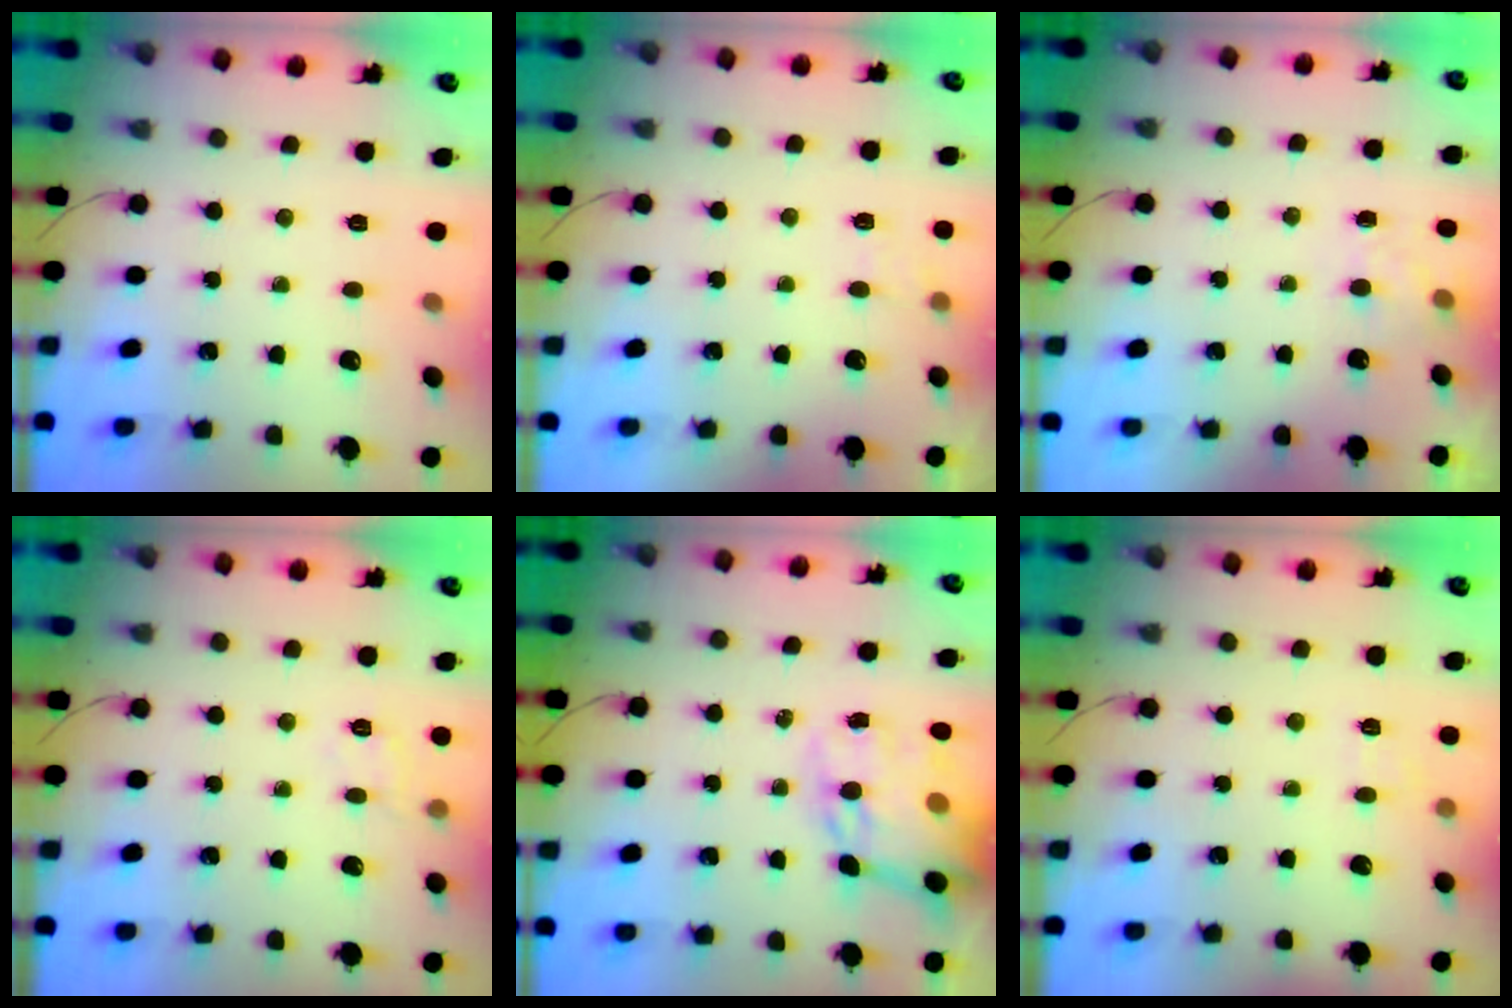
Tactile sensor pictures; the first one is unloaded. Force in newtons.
{"total": 4.4, "press": 4.0, "slide": 1.6}
{"total": 5.7, "press": 5.5, "slide": 1.5}
{"total": 6.1, "press": 6.0, "slide": 1.1}
{"total": 16.2, "press": 15.7, "slide": 4.0}
{"total": 5.4, "press": 5.2, "slide": 1.4}